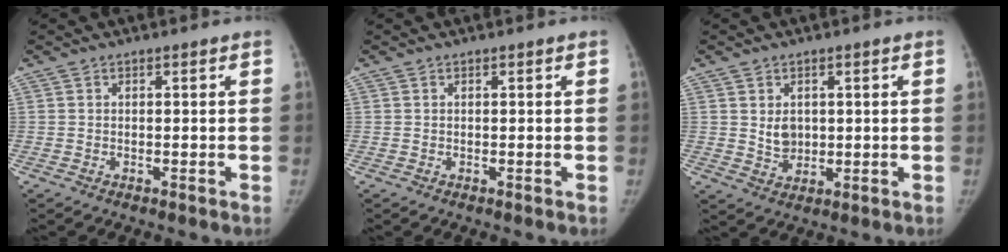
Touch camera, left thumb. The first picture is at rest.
{"total": 0.0}
{"total": 4.0, "force": [0.7, 3.2, 2.3], "torque": [-0.020, -0.009, 0.022]}